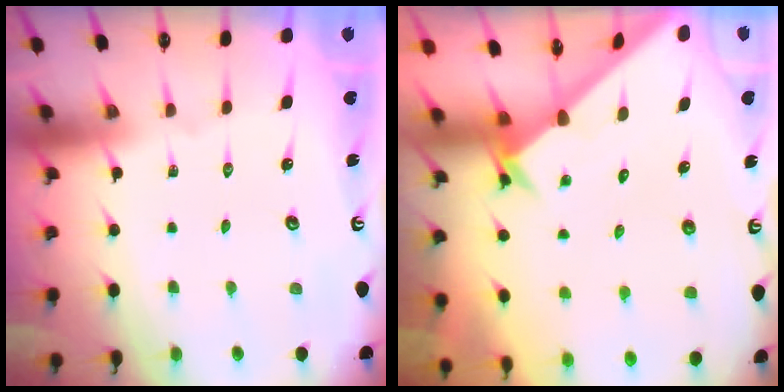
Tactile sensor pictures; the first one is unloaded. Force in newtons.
{"total": 2.7, "press": 2.7, "slide": 0.2}